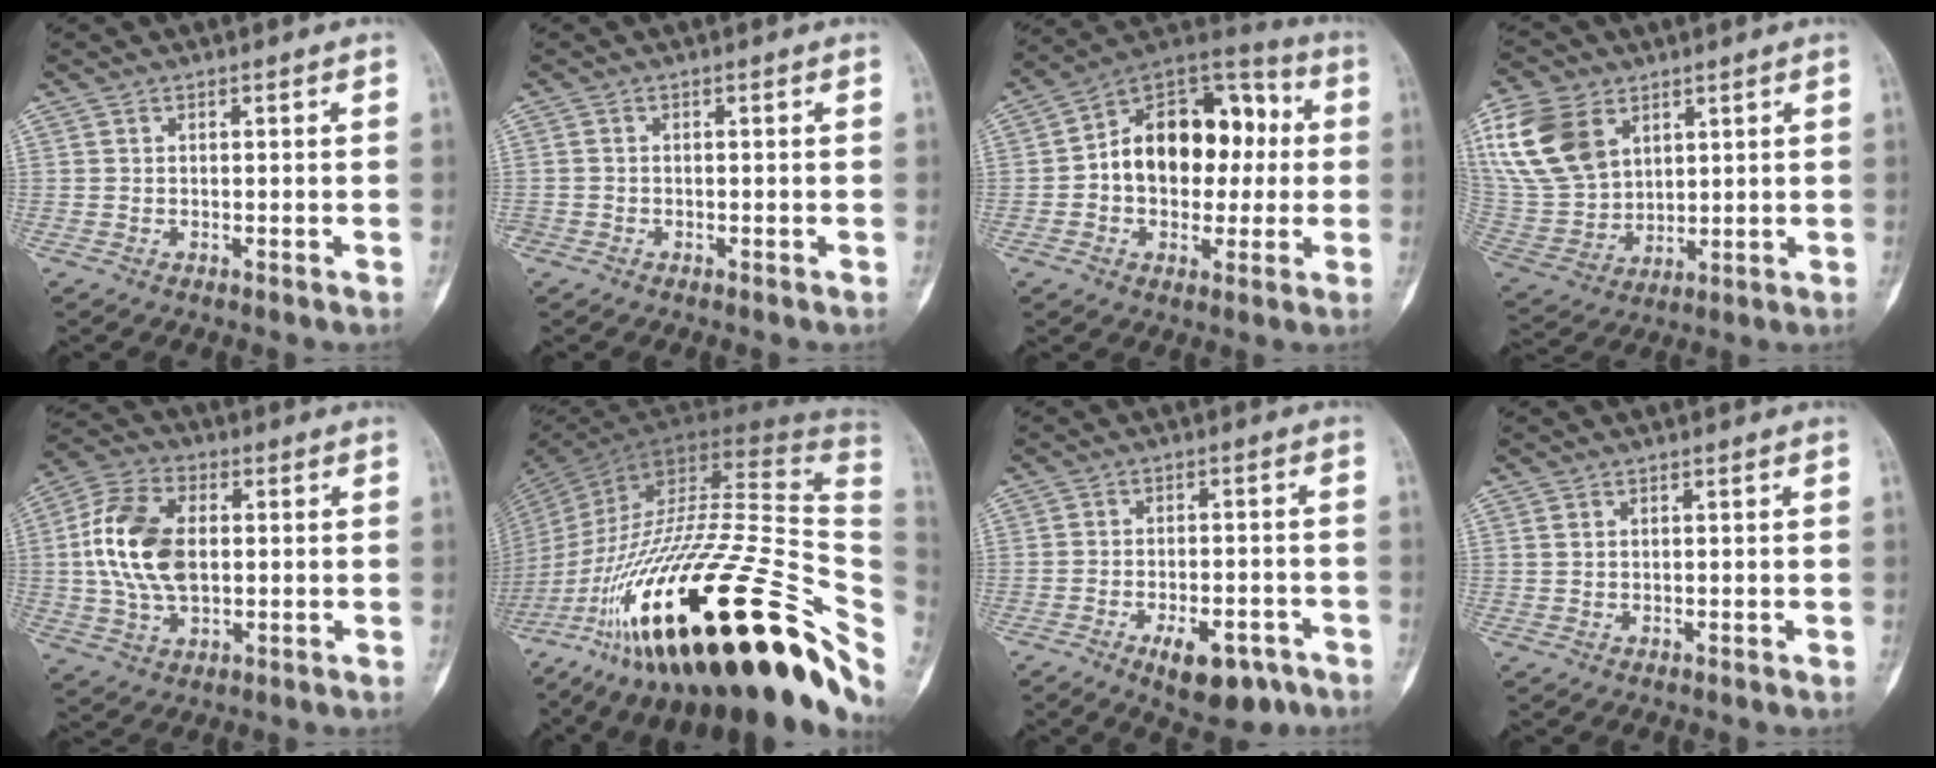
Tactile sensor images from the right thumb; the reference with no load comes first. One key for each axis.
{"total": 0.7, "fx": -0.4, "fy": 0.6, "fz": 0.0, "tx": 0.007, "ty": 0.005, "tz": -0.010}
{"total": 20.1, "fx": 1.0, "fy": 13.4, "fz": 14.9, "tx": -0.177, "ty": 0.041, "tz": 0.009}
{"total": 17.7, "fx": 7.6, "fy": 12.2, "fz": 10.4, "tx": -0.206, "ty": -0.017, "tz": 0.160}
{"total": 14.6, "fx": 1.0, "fy": 9.0, "fz": 11.5, "tx": -0.217, "ty": 0.013, "tz": 0.016}
{"total": 45.3, "fx": -18.1, "fy": 14.3, "fz": 39.0, "tx": -0.558, "ty": 0.055, "tz": -0.296}
{"total": 9.4, "fx": -5.3, "fy": 4.4, "fz": 6.4, "tx": -0.075, "ty": 0.025, "tz": -0.070}
{"total": 0.7, "fx": 0.5, "fy": 0.4, "fz": 0.3, "tx": -0.002, "ty": 0.002, "tz": 0.010}